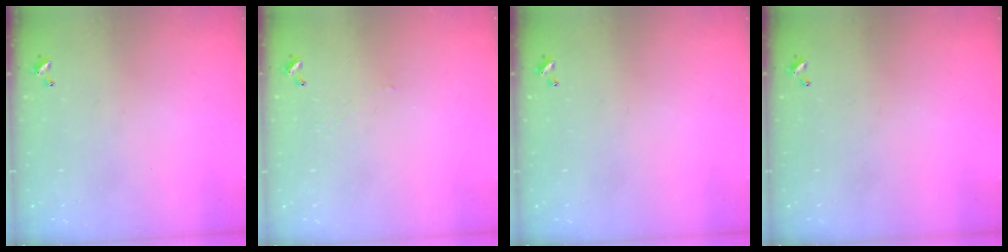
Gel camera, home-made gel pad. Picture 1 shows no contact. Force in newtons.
{"total": 2.1, "press": 2.1, "slide": 0.6}
{"total": 0.0}
{"total": 0.0}